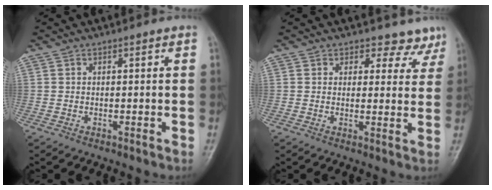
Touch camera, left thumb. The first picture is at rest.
{"total": 5.9, "force": [4.8, 3.6, 0.1], "torque": [0.041, -0.028, 0.042]}